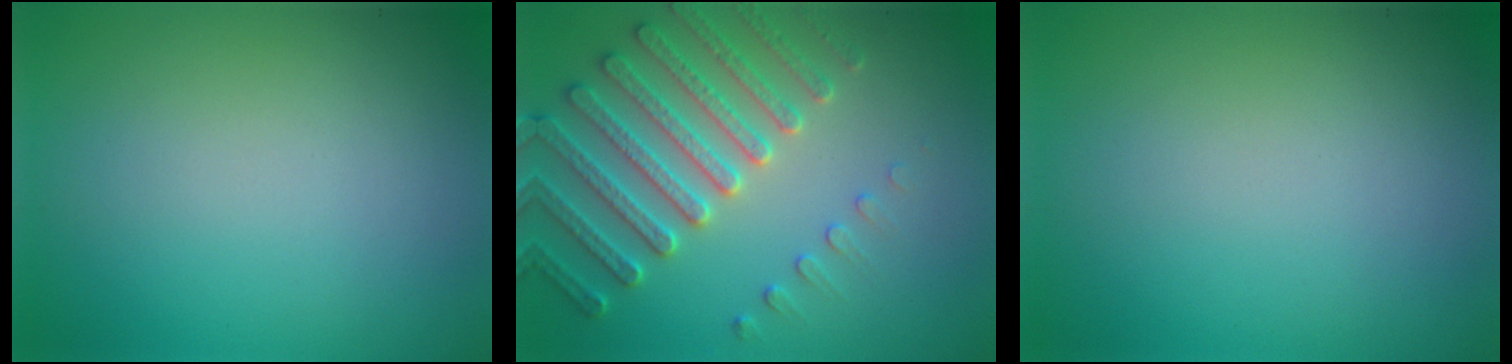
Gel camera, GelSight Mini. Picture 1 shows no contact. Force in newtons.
{"total": 5.1, "press": 4.9, "slide": 1.3}
{"total": 0.0}